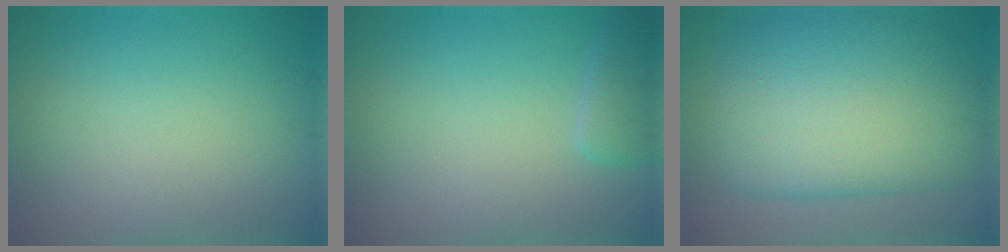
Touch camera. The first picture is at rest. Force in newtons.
{"total": 1.6, "press": 1.5, "slide": 0.2}
{"total": 10.1, "press": 10.0, "slide": 0.7}